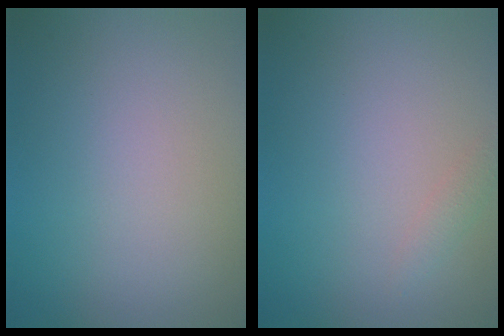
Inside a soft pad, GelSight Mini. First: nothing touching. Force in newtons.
{"total": 0.9, "press": 0.9, "slide": 0.0}